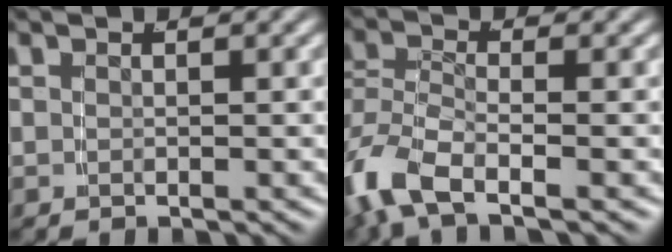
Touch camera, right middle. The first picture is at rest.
{"total": 4.2, "force": [-2.5, 1.5, 2.9], "torque": [-0.089, -0.021, -0.036]}